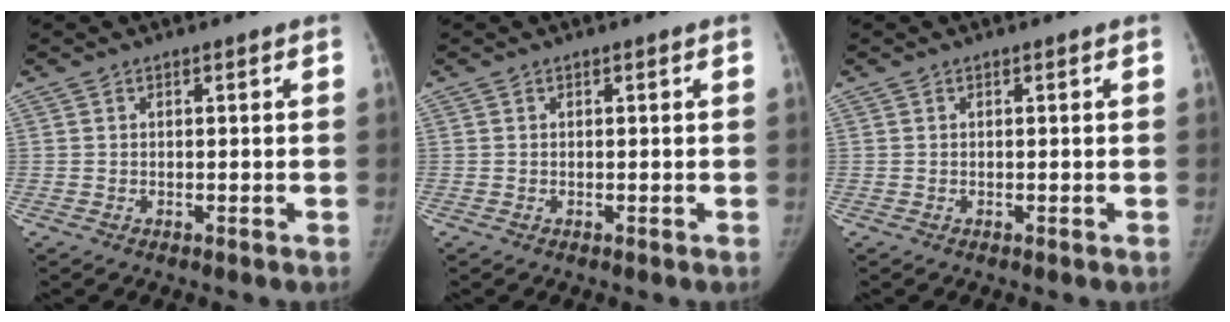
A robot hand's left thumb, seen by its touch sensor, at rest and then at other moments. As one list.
[{"total": 0.0}, {"total": 0.0}]